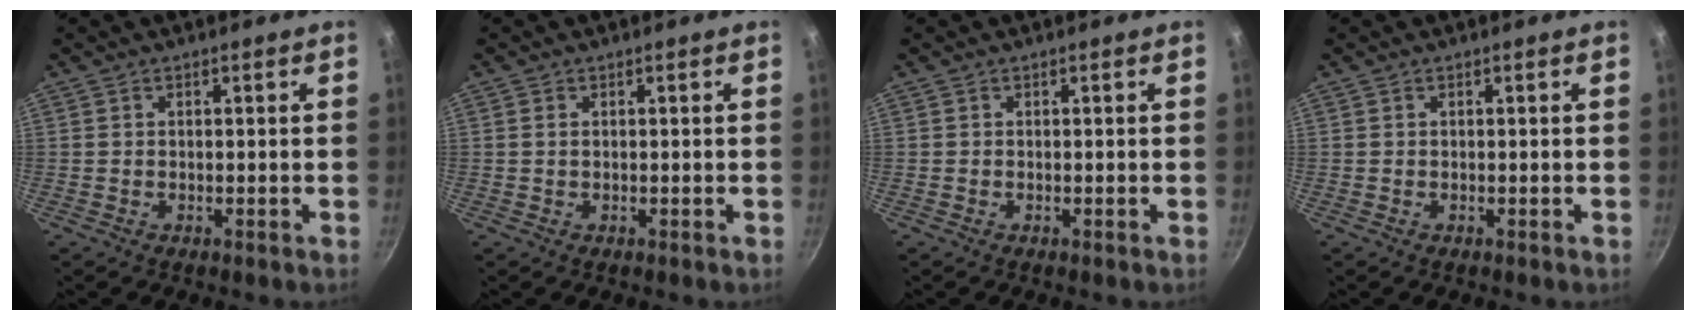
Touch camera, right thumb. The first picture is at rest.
{"total": 0.7, "force": [0.2, 0.3, 0.6], "torque": [-0.011, 0.001, 0.002]}
{"total": 0.0}
{"total": 0.0}